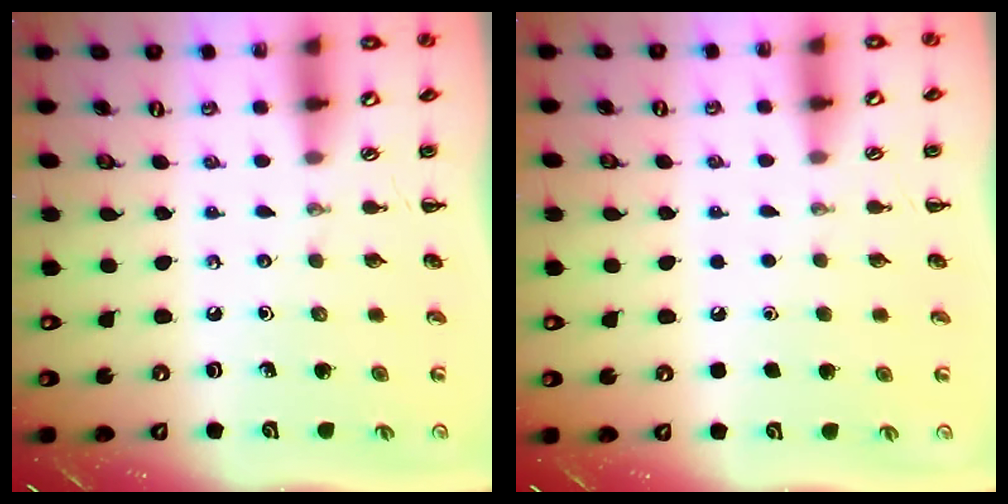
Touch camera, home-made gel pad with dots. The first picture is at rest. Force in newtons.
{"total": 1.7, "press": 1.7, "slide": 0.1}